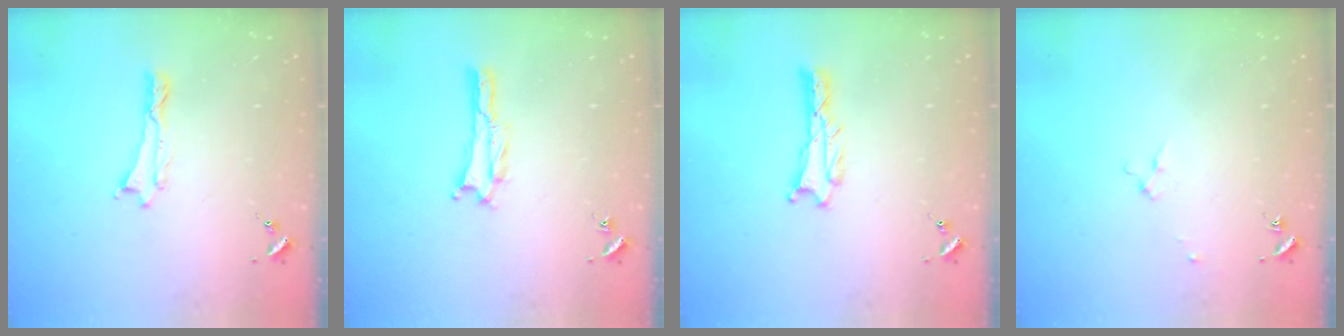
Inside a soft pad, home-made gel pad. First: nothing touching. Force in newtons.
{"total": 0.8, "press": 0.8, "slide": 0.1}
{"total": 0.8, "press": 0.8, "slide": 0.1}
{"total": 2.0, "press": 1.9, "slide": 0.2}